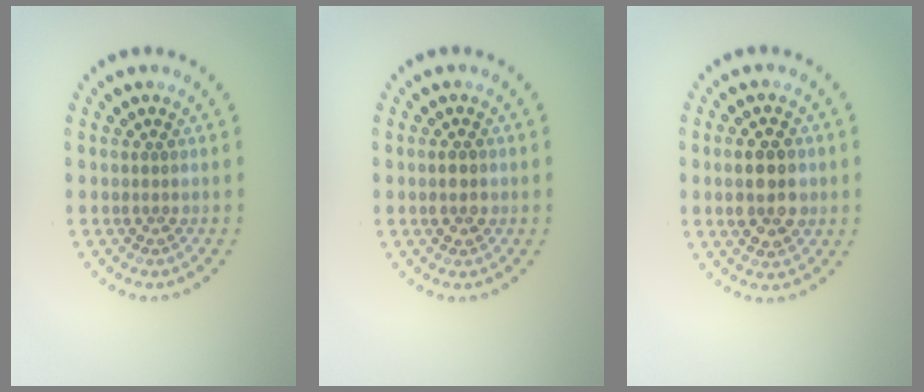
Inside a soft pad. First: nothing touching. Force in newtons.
{"total": 1.9, "press": 1.9, "slide": 0.1}
{"total": 4.9, "press": 4.9, "slide": 0.1}